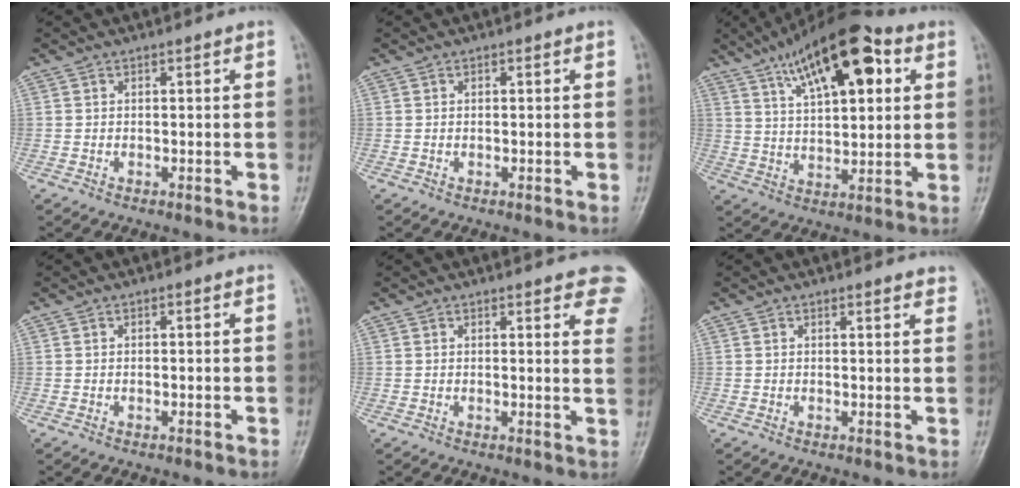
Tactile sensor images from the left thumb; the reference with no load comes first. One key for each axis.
{"total": 0.0}
{"total": 18.4, "fx": 8.1, "fy": 7.4, "fz": 14.7, "tx": -0.203, "ty": -0.008, "tz": 0.130}
{"total": 0.0}
{"total": 9.6, "fx": 6.8, "fy": 2.7, "fz": 6.2, "tx": -0.042, "ty": -0.023, "tz": 0.065}
{"total": 2.4, "fx": 2.1, "fy": 0.6, "fz": 1.0, "tx": 0.001, "ty": -0.006, "tz": 0.020}